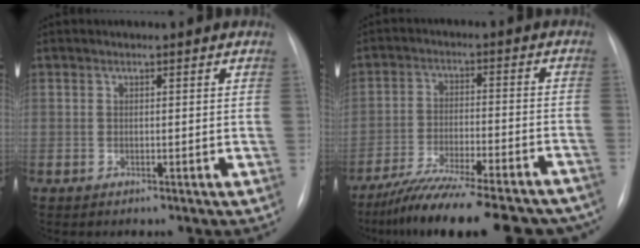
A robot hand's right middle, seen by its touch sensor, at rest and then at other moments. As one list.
[{"total": 23.5, "force": [-20.3, 4.1, 11.1], "torque": [-0.134, -0.012, -0.290]}]